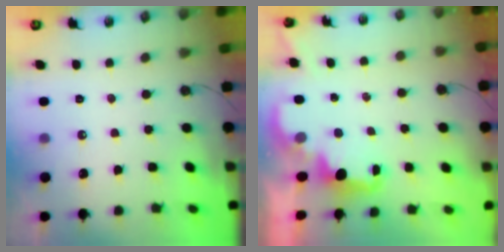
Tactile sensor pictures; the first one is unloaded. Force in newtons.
{"total": 2.0, "press": 1.9, "slide": 0.8}